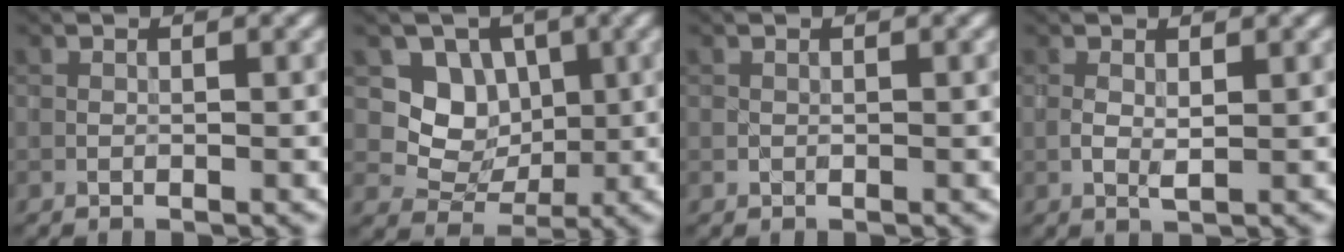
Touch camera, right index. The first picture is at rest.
{"total": 4.2, "force": [1.1, 3.7, 1.7], "torque": [-0.026, -0.003, 0.013]}
{"total": 0.0}
{"total": 0.8, "force": [0.3, 0.1, 0.8], "torque": [-0.017, 0.004, 0.005]}